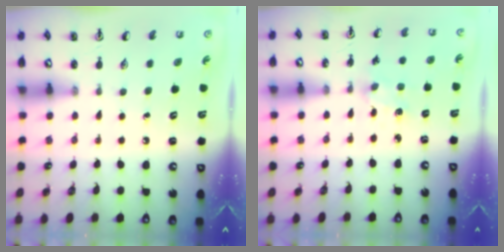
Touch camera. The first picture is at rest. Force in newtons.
{"total": 2.5, "press": 2.4, "slide": 0.4}